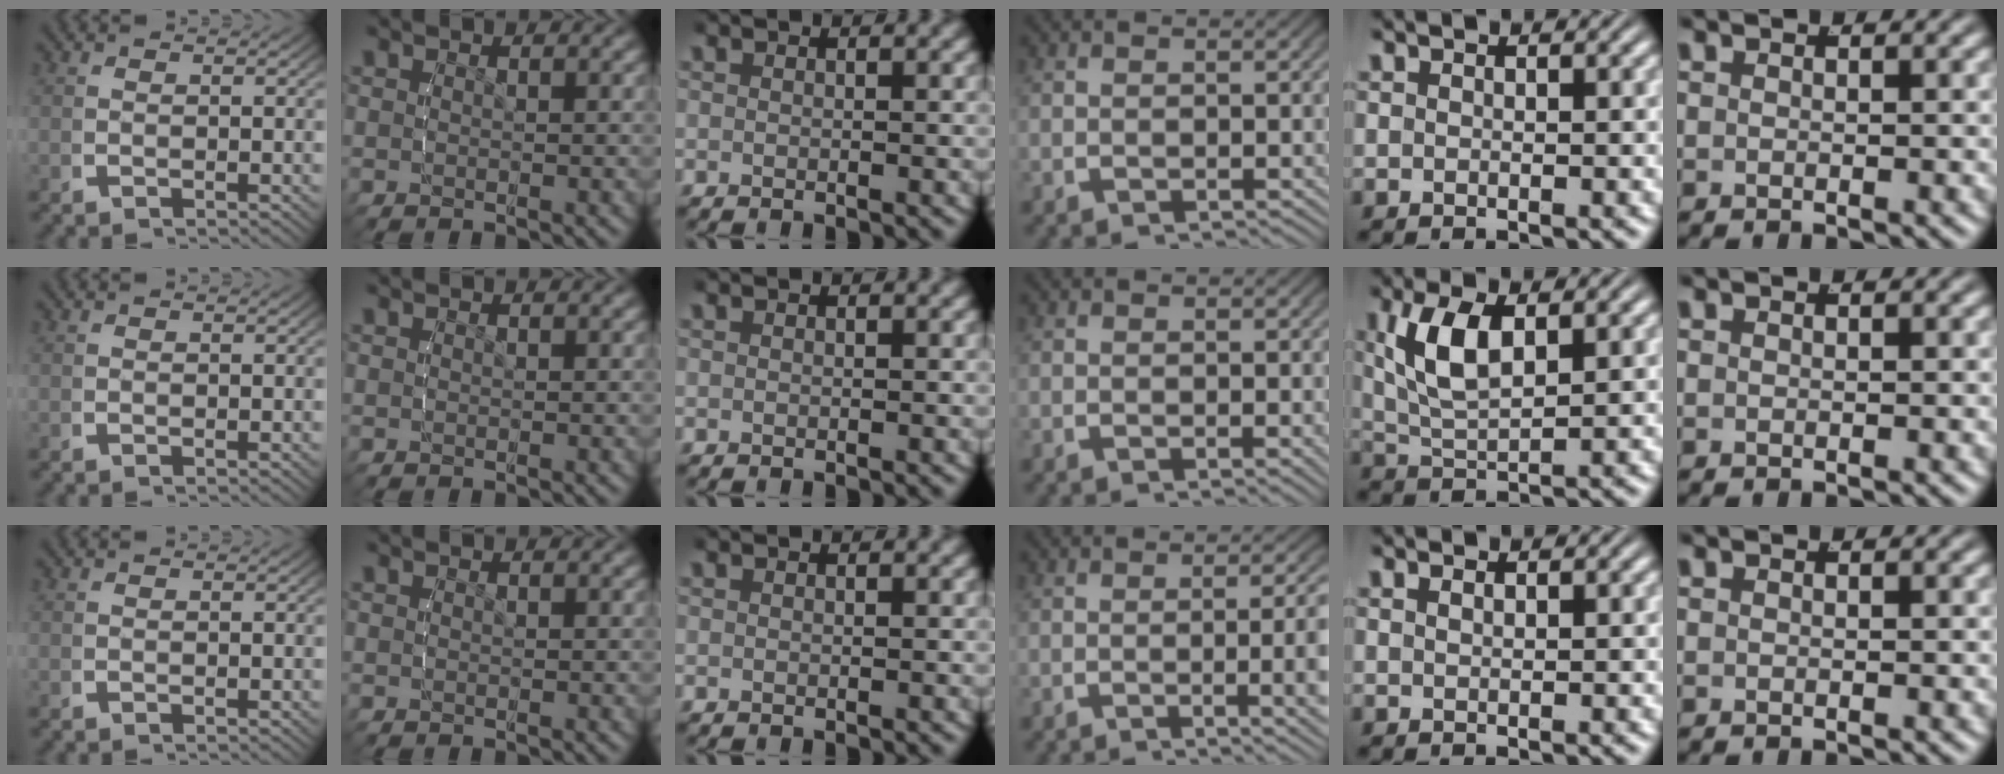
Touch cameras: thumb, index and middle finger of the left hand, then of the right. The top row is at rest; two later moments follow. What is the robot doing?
{"motion": "lift_and_place", "object": "cubes"}